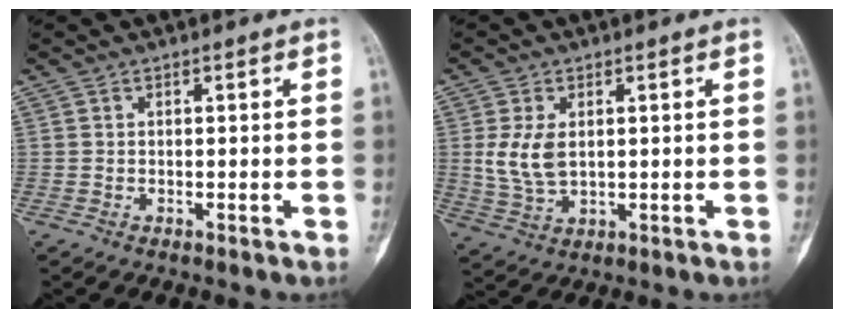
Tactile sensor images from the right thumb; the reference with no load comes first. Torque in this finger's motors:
{"motor_torque": [0.16, 0.16, 0.75, 0.12, 0.06]}